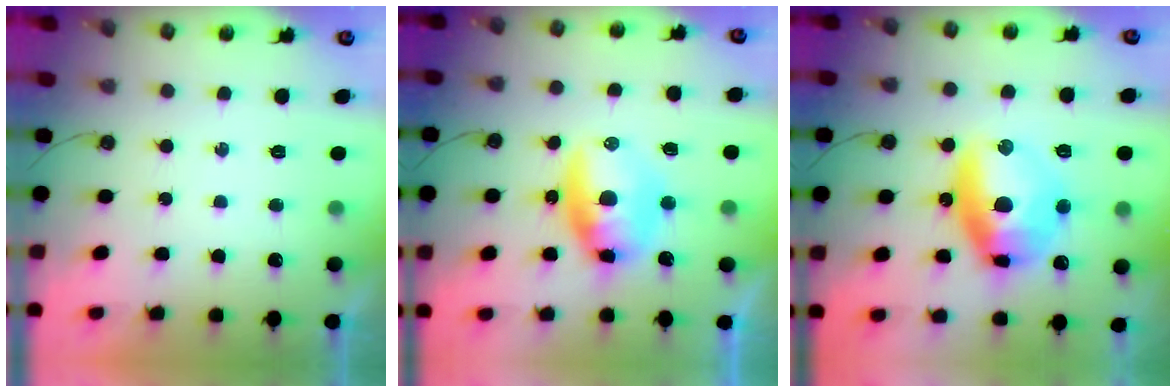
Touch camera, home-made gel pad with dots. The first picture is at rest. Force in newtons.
{"total": 9.9, "press": 9.9, "slide": 0.7}
{"total": 14.8, "press": 14.7, "slide": 1.7}